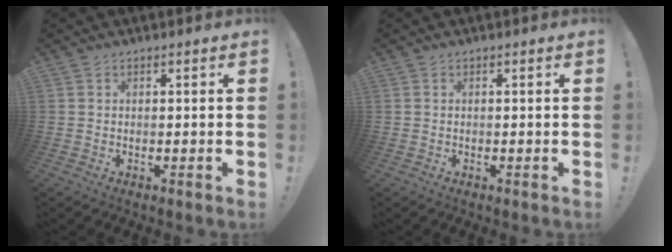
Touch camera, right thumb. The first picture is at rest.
{"total": 0.0}